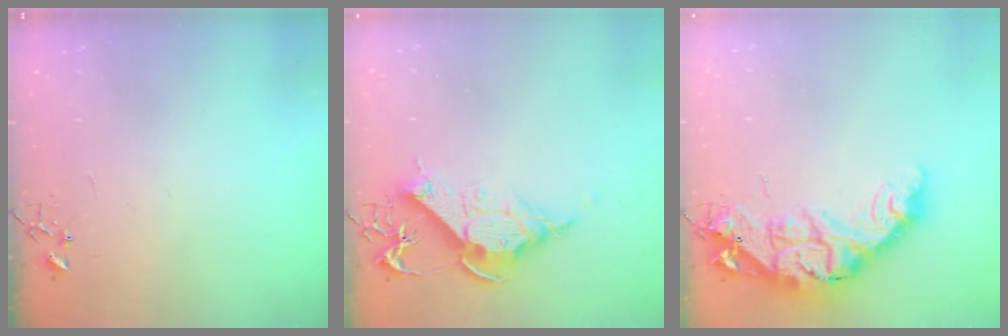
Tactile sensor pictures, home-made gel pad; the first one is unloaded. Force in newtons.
{"total": 12.5, "press": 12.4, "slide": 1.5}
{"total": 21.4, "press": 21.3, "slide": 2.0}